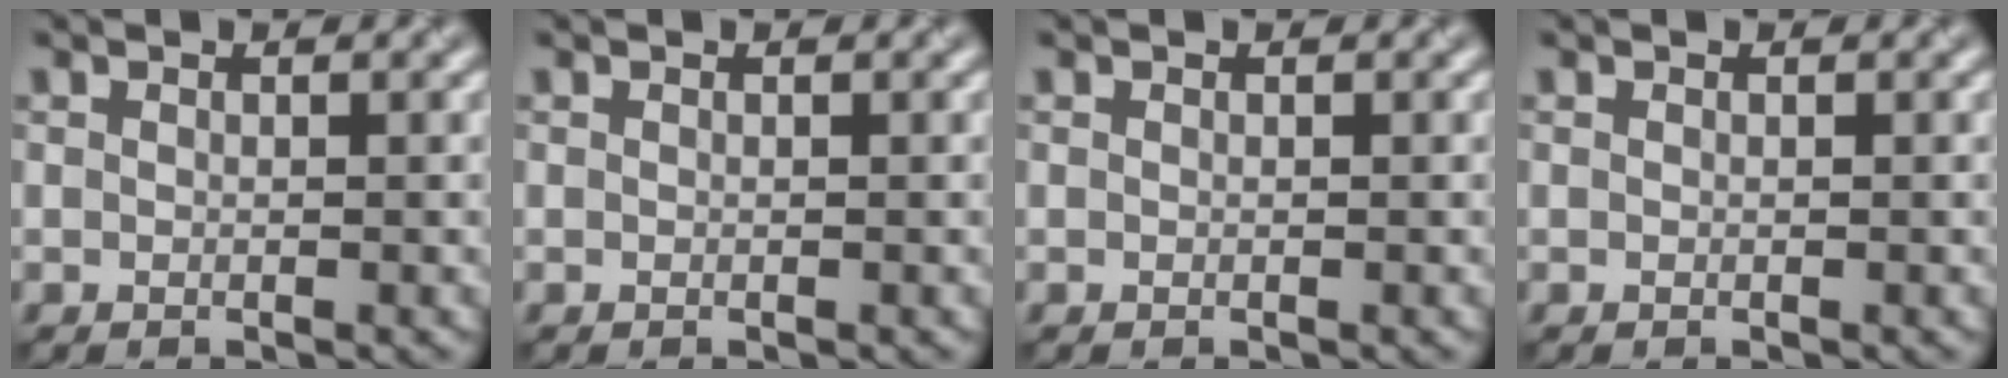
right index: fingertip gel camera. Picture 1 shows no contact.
{"total": 0.0}
{"total": 0.0}
{"total": 0.0}